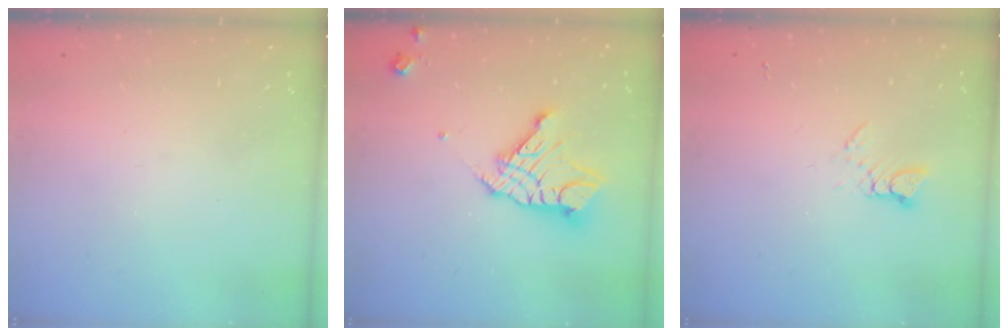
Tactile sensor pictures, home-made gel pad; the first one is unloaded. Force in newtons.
{"total": 13.1, "press": 13.1, "slide": 1.3}
{"total": 2.6, "press": 2.6, "slide": 0.3}